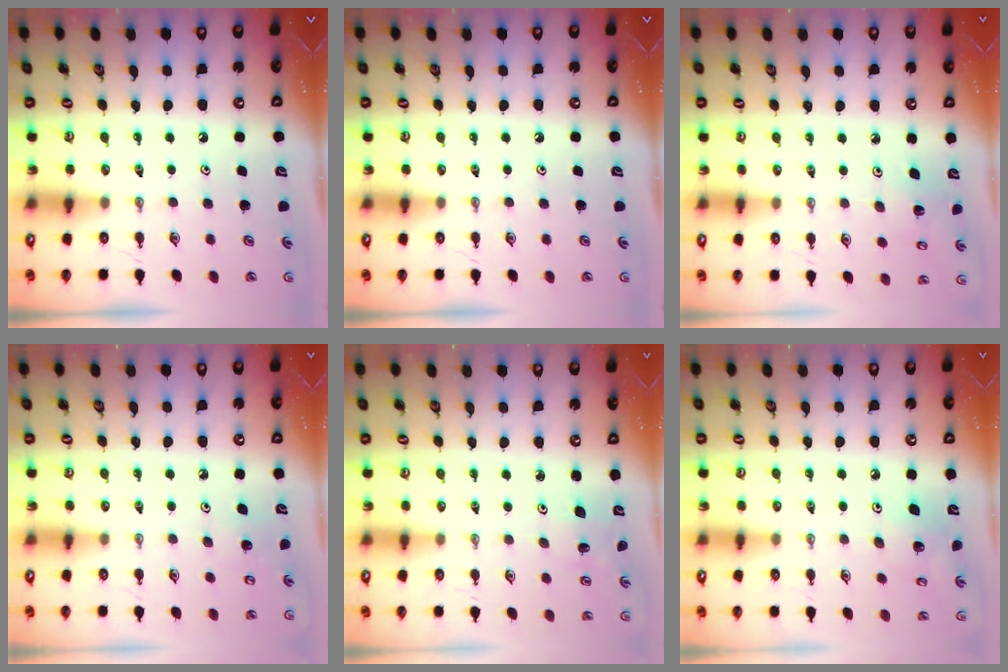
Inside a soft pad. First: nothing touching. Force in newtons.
{"total": 0.0}
{"total": 4.5, "press": 4.5, "slide": 0.4}
{"total": 5.5, "press": 5.4, "slide": 1.1}
{"total": 3.6, "press": 3.6, "slide": 0.3}
{"total": 6.9, "press": 6.7, "slide": 1.8}